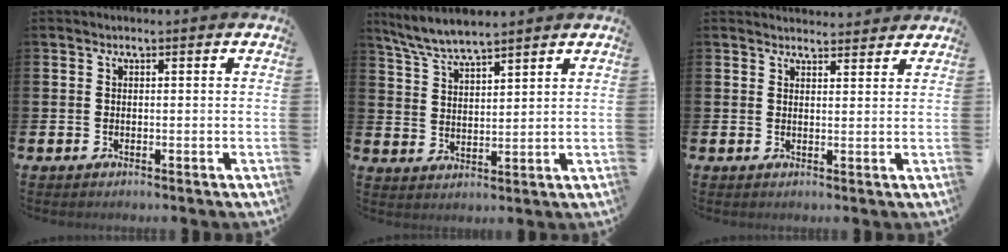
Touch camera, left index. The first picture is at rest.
{"total": 6.1, "force": [5.8, 0.5, 1.9], "torque": [-0.060, -0.019, 0.107]}
{"total": 2.6, "force": [2.5, 0.4, -0.1], "torque": [0.008, -0.017, 0.043]}